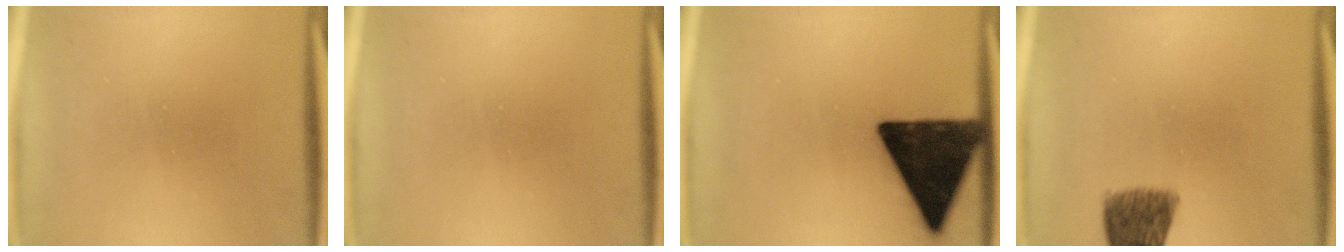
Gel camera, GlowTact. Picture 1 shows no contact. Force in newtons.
{"total": 0.0}
{"total": 17.2}
{"total": 8.1}